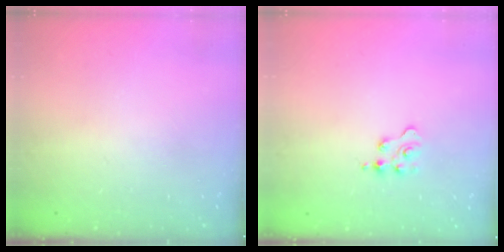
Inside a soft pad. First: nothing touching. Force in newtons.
{"total": 2.5, "press": 2.5, "slide": 0.4}